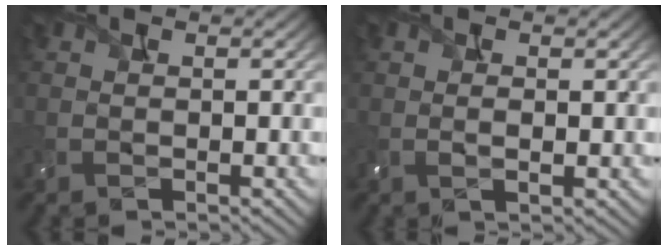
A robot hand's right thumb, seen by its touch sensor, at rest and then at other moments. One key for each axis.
{"total": 1.3, "fx": 0.2, "fy": 0.4, "fz": 1.2, "tx": -0.023, "ty": 0.000, "tz": 0.004}